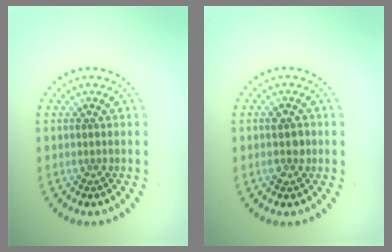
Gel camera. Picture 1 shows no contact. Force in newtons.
{"total": 1.6, "press": 1.6, "slide": 0.1}